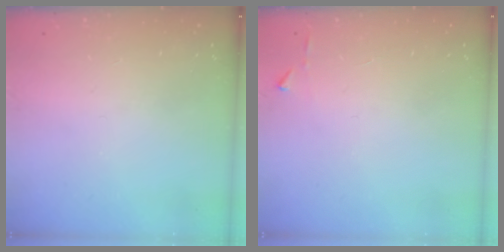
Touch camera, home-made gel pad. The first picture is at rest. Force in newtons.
{"total": 3.2, "press": 3.2, "slide": 0.4}